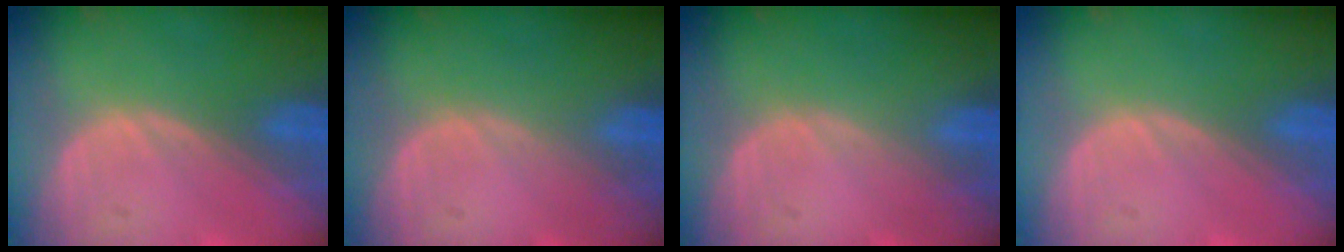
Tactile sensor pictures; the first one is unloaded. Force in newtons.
{"total": 0.0}
{"total": 0.0}
{"total": 0.0}